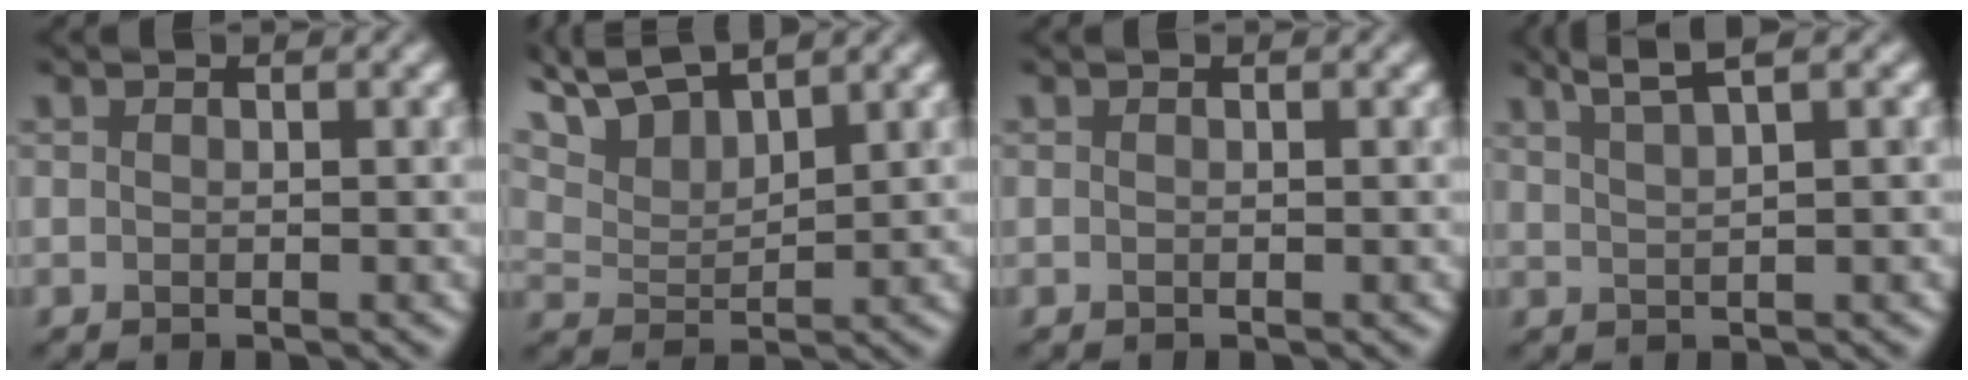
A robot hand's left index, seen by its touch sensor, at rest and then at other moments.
{"total": 6.8, "force": [5.9, 1.4, 3.0], "torque": [-0.075, 0.019, 0.099]}
{"total": 0.0}
{"total": 2.8, "force": [2.2, 0.1, 1.7], "torque": [-0.020, 0.012, 0.038]}